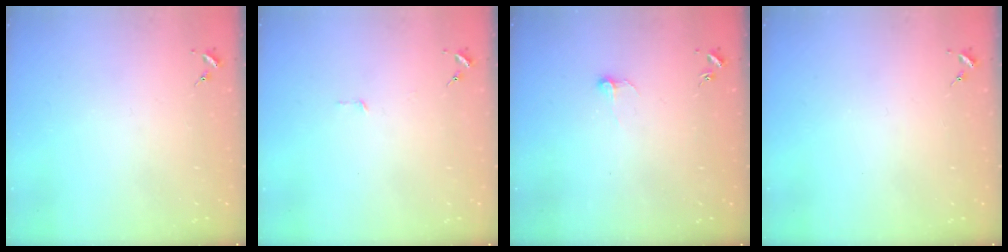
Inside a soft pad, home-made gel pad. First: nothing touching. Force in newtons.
{"total": 2.8, "press": 2.8, "slide": 0.2}
{"total": 4.6, "press": 4.6, "slide": 0.4}
{"total": 0.0}